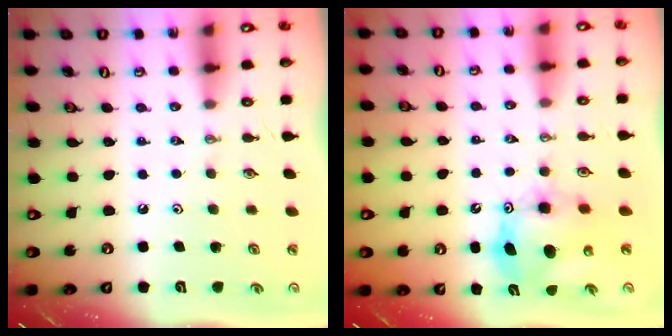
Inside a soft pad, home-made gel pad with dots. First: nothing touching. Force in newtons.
{"total": 10.1, "press": 10.0, "slide": 0.8}